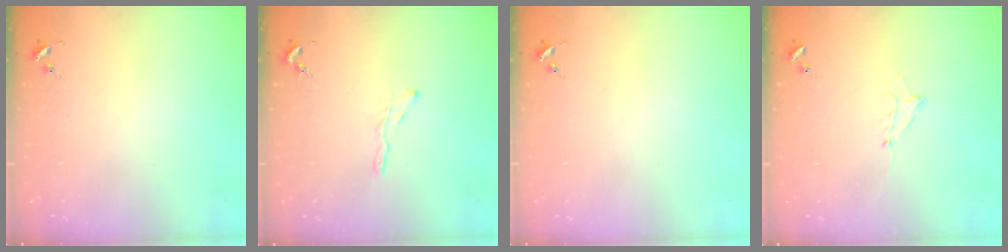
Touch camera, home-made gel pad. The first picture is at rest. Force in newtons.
{"total": 3.2, "press": 3.2, "slide": 0.3}
{"total": 0.0}
{"total": 5.2, "press": 5.2, "slide": 0.3}